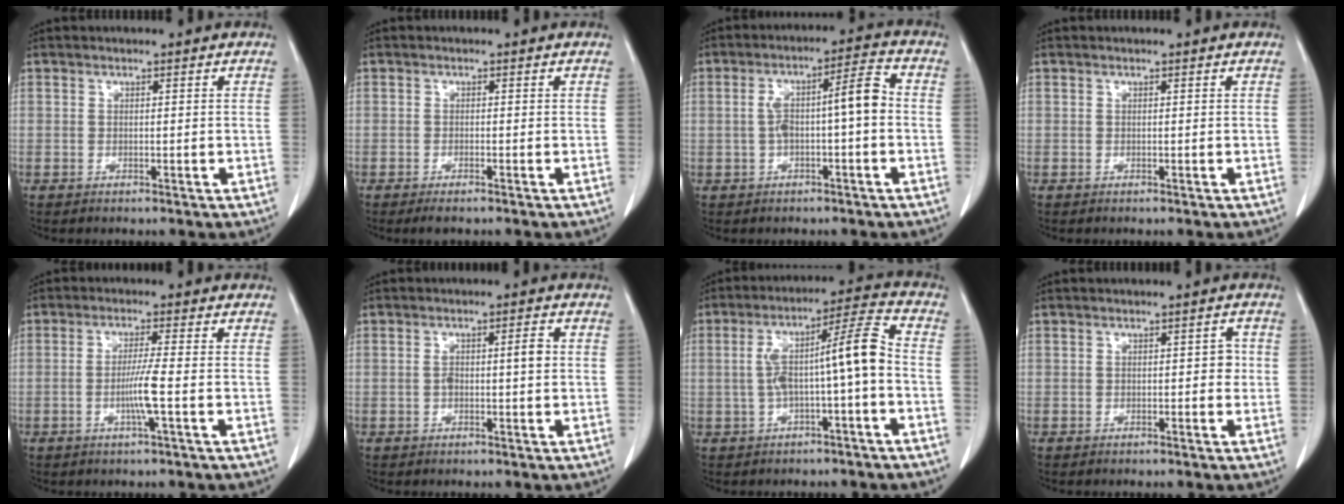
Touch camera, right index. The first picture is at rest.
{"total": 1.7, "force": [-1.3, 0.1, 1.1], "torque": [-0.020, -0.005, -0.021]}
{"total": 7.5, "force": [-0.5, 1.2, 7.4], "torque": [-0.132, 0.031, -0.008]}
{"total": 0.0}
{"total": 4.6, "force": [-1.2, -0.8, 4.3], "torque": [-0.083, -0.007, -0.025]}
{"total": 3.6, "force": [0.1, 0.9, 3.5], "torque": [-0.065, 0.014, 0.004]}
{"total": 9.9, "force": [-1.1, 0.5, 9.8], "torque": [-0.170, 0.038, -0.019]}
{"total": 1.8, "force": [-0.1, 0.9, 1.5], "torque": [-0.013, 0.009, -0.004]}